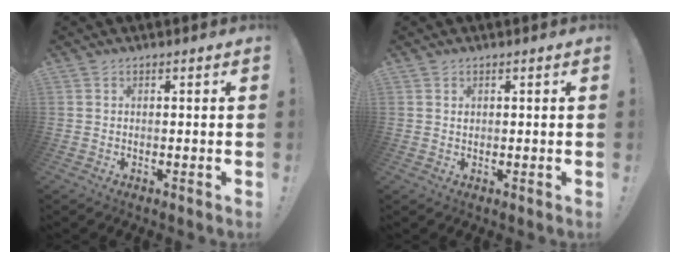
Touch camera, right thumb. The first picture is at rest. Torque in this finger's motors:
{"motor_torque": [0.02, 0.15, 0.01, -0.23, 0.00]}